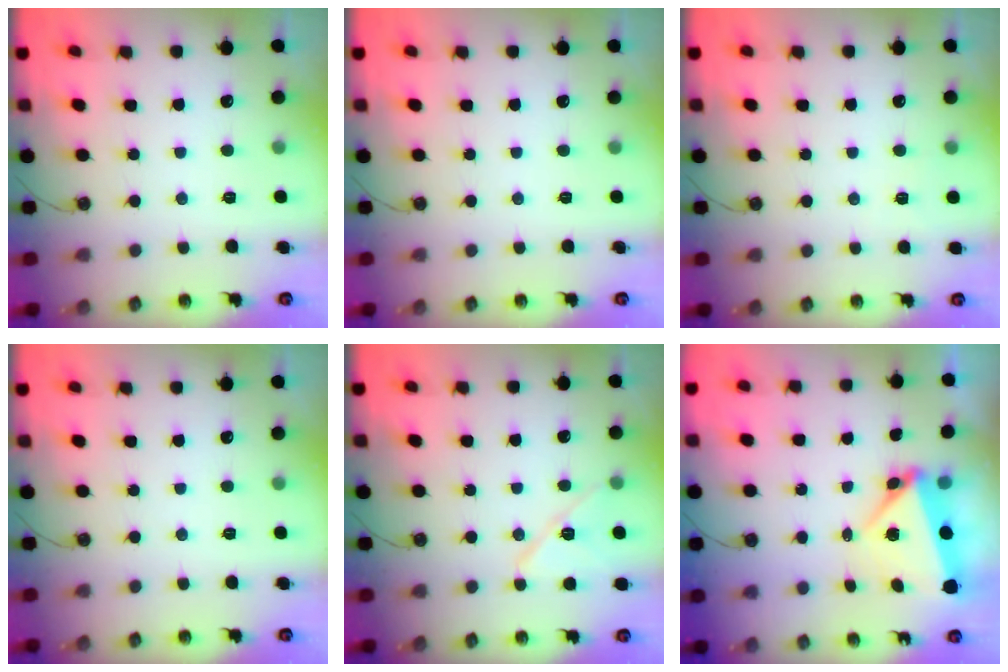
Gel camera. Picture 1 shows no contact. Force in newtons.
{"total": 0.0}
{"total": 2.4, "press": 2.4, "slide": 0.4}
{"total": 0.0}
{"total": 11.0, "press": 11.0, "slide": 0.9}
{"total": 5.4, "press": 5.2, "slide": 1.4}